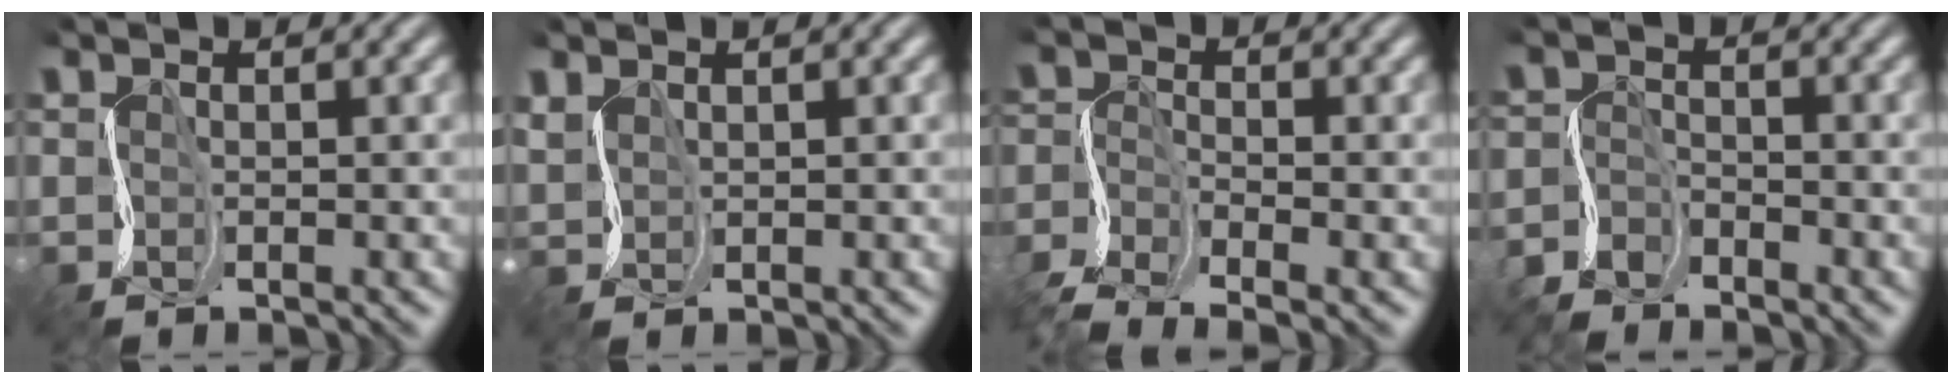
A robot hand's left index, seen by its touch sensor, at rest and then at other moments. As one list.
[{"total": 1.1, "force": [1.0, 0.3, 0.2], "torque": [-0.015, 0.006, 0.024]}, {"total": 5.8, "force": [-4.7, 1.7, 3.0], "torque": [-0.065, -0.014, -0.102]}, {"total": 3.3, "force": [-3.1, 1.1, 0.4], "torque": [-0.012, -0.001, -0.071]}]